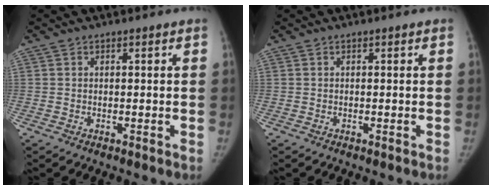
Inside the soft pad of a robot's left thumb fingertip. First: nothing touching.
{"total": 0.0}